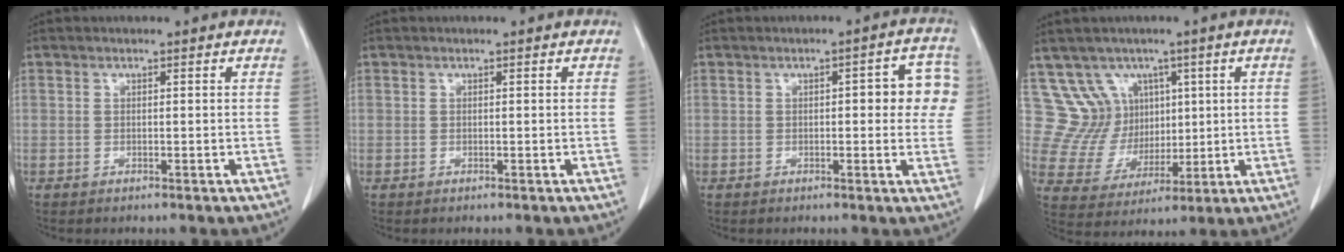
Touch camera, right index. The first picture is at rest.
{"total": 0.0}
{"total": 6.7, "force": [1.0, 2.3, 6.2], "torque": [-0.062, 0.018, 0.006]}
{"total": 9.0, "force": [4.8, 7.5, 1.3], "torque": [-0.031, 0.036, 0.102]}